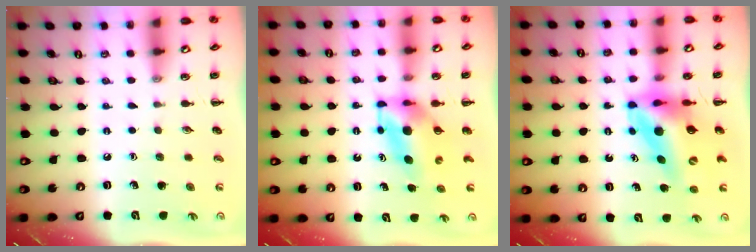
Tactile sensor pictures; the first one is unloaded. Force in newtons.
{"total": 5.4, "press": 5.4, "slide": 0.7}
{"total": 11.4, "press": 10.9, "slide": 3.6}